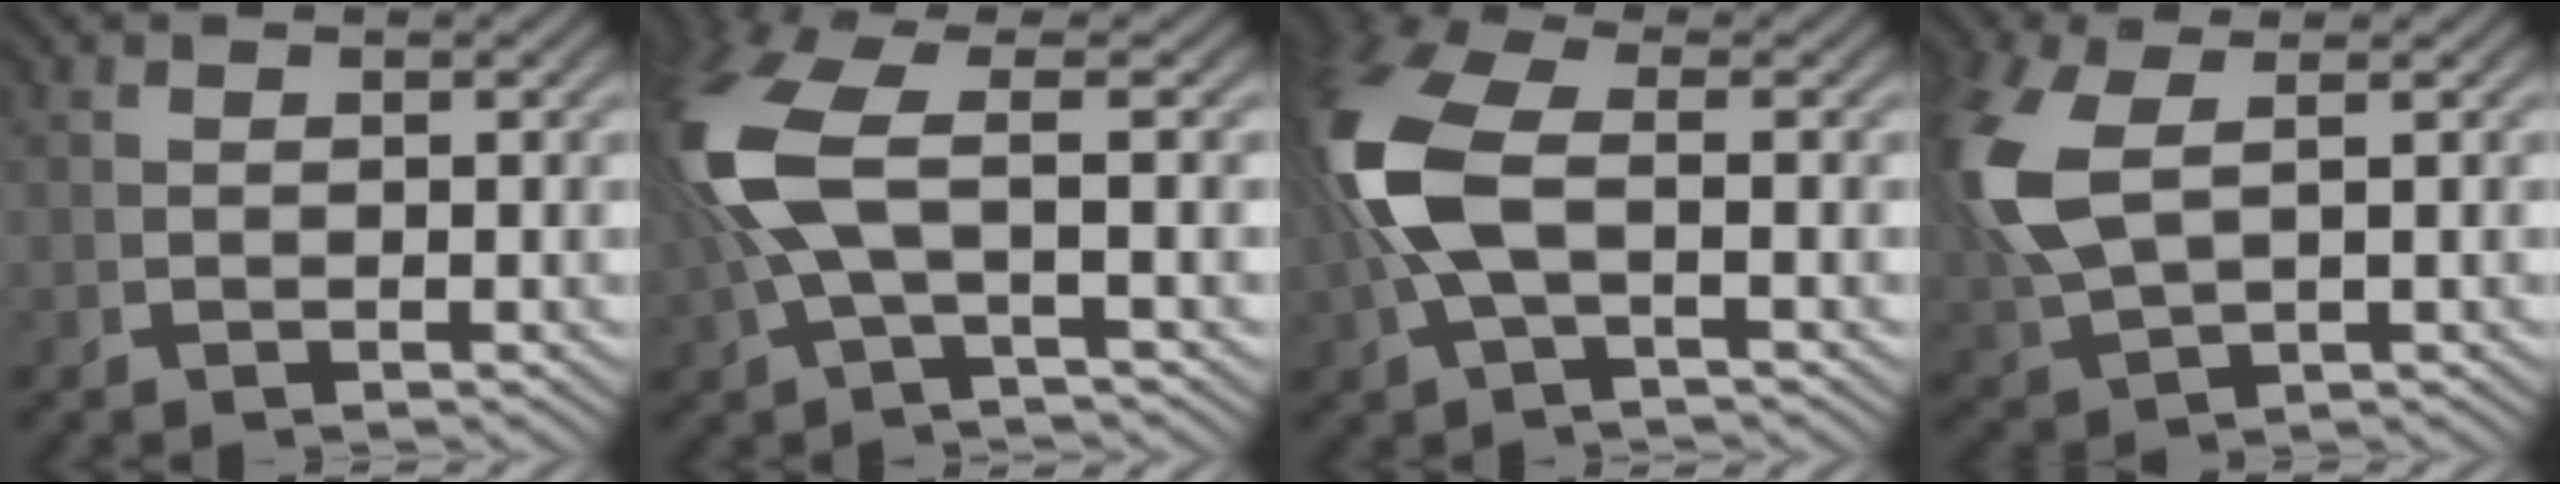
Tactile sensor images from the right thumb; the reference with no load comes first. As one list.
[{"total": 7.4, "force": [0.6, 3.0, 6.8], "torque": [-0.170, -0.005, 0.024]}, {"total": 7.7, "force": [0.2, 4.2, 6.5], "torque": [-0.171, -0.010, 0.017]}, {"total": 6.1, "force": [1.2, 3.4, 4.9], "torque": [-0.148, -0.017, 0.048]}]